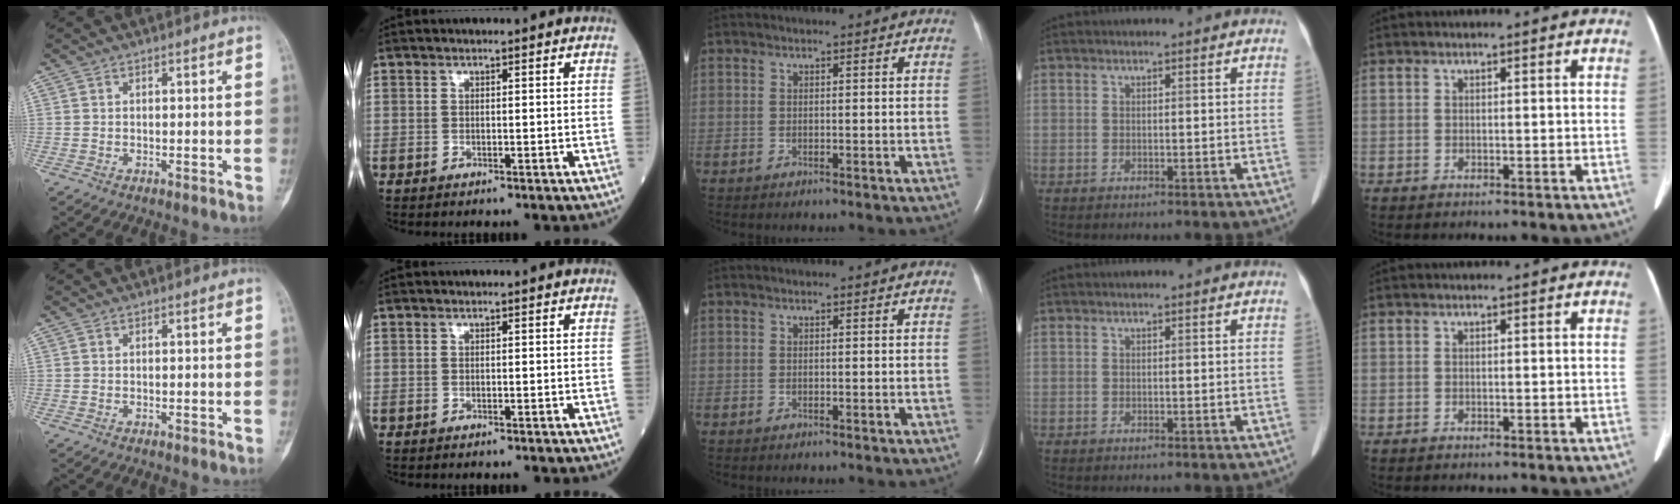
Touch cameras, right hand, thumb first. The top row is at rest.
{}